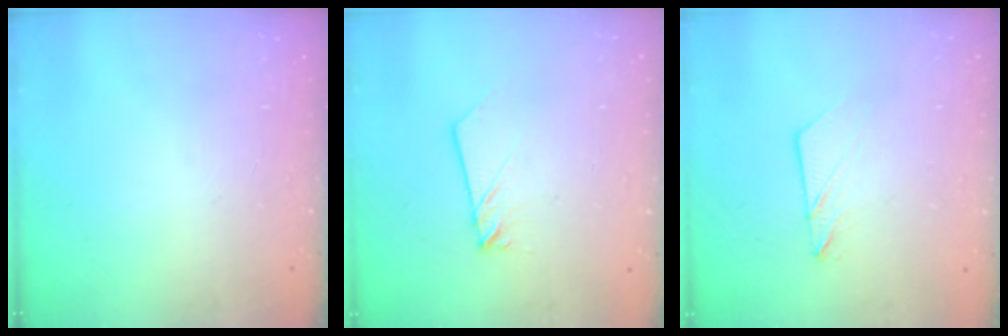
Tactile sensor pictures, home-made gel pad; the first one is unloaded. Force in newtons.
{"total": 2.0, "press": 2.0, "slide": 0.2}
{"total": 5.8, "press": 5.8, "slide": 0.7}